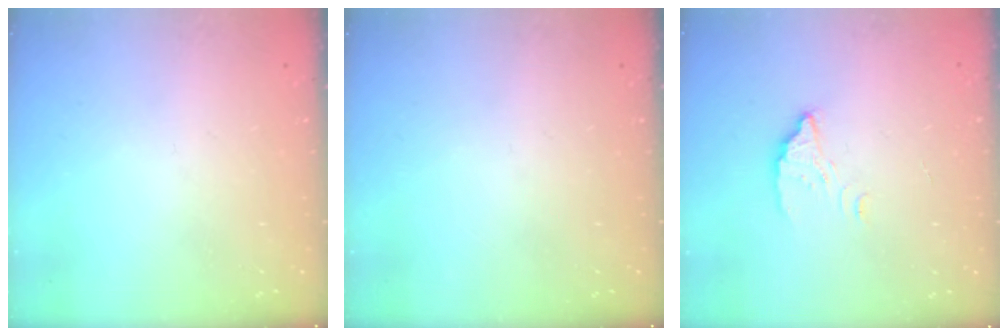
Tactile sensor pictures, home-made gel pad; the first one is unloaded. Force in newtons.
{"total": 0.0}
{"total": 2.8, "press": 2.8, "slide": 0.2}